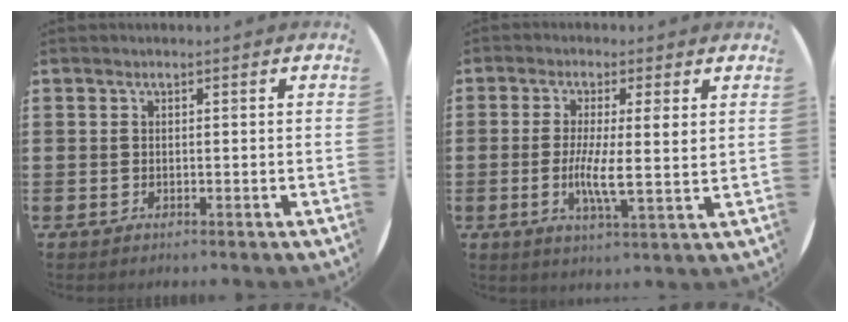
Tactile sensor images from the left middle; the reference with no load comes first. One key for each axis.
{"total": 5.1, "fx": 0.3, "fy": 0.6, "fz": 5.1, "tx": -0.093, "ty": -0.003, "tz": 0.002}